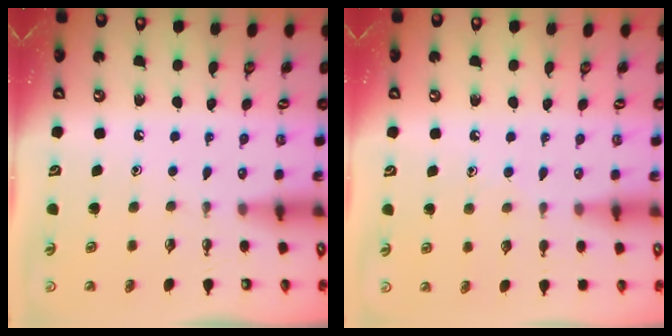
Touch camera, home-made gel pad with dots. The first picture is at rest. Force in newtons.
{"total": 5.7, "press": 5.6, "slide": 0.7}